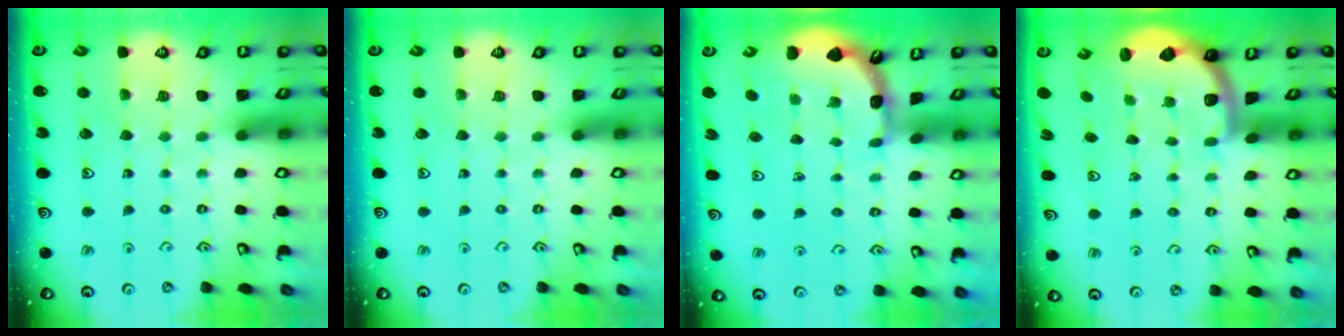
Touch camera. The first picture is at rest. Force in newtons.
{"total": 0.0}
{"total": 1.8, "press": 1.8, "slide": 0.1}
{"total": 1.9, "press": 1.8, "slide": 0.5}